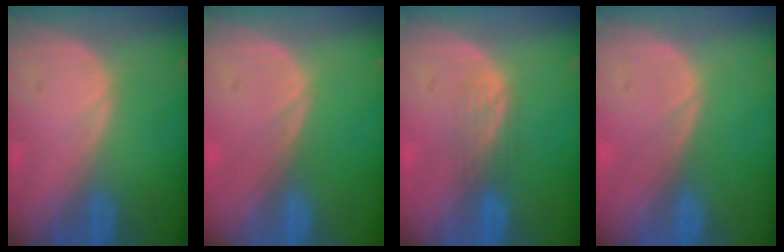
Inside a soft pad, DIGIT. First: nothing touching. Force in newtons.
{"total": 0.0}
{"total": 2.4, "press": 2.3, "slide": 0.4}
{"total": 0.0}